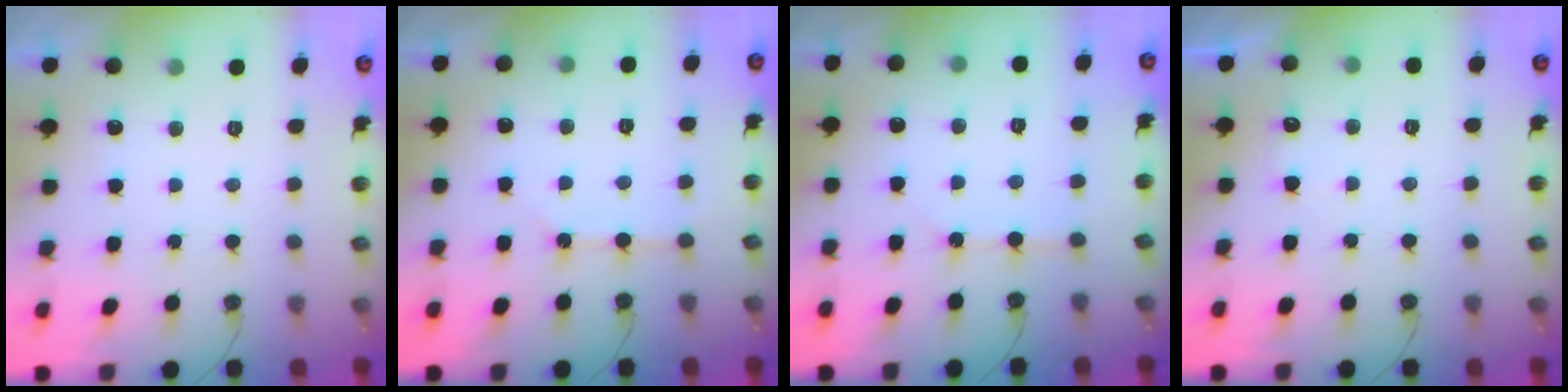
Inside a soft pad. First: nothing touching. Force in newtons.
{"total": 2.2, "press": 2.2, "slide": 0.3}
{"total": 3.5, "press": 3.5, "slide": 0.5}
{"total": 4.9, "press": 4.8, "slide": 0.6}